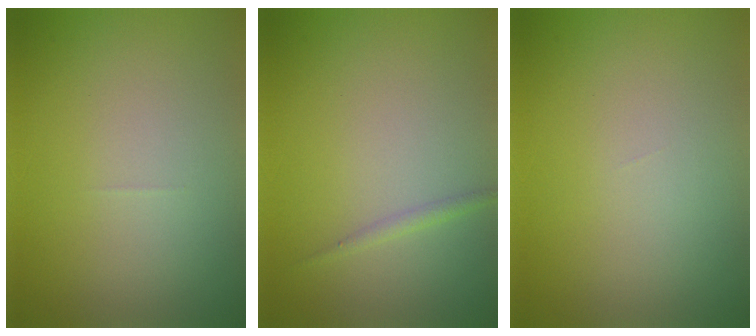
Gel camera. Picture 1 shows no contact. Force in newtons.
{"total": 0.9, "press": 0.9, "slide": 0.1}
{"total": 0.0}